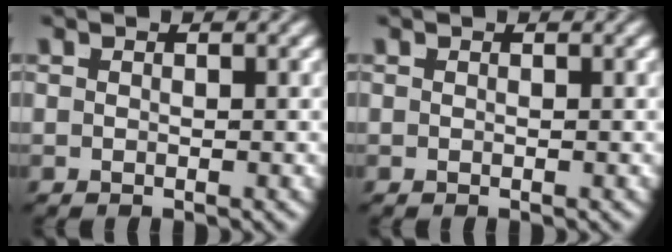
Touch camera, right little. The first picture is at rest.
{"total": 0.0}